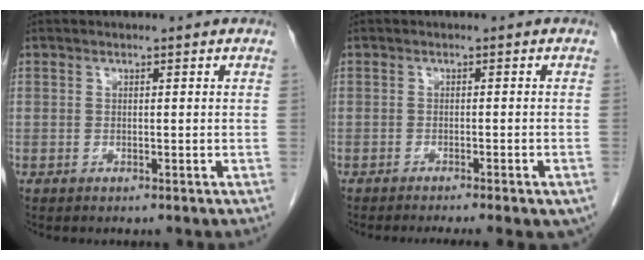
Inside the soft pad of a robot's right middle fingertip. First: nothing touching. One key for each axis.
{"total": 9.0, "fx": -7.3, "fy": 1.0, "fz": 5.2, "tx": -0.053, "ty": -0.014, "tz": -0.092}